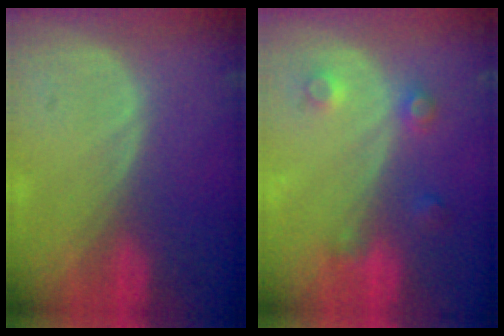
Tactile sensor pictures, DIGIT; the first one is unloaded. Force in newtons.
{"total": 3.6, "press": 3.3, "slide": 1.4}